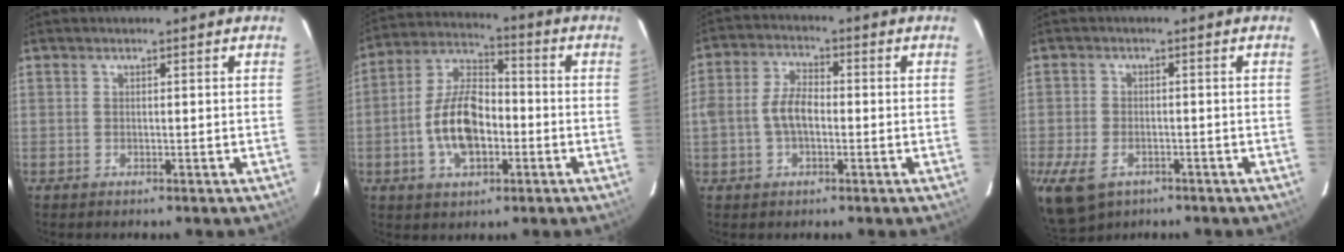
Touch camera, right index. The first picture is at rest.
{"total": 12.5, "force": [-3.2, 6.9, 10.0], "torque": [-0.200, 0.020, -0.056]}
{"total": 6.1, "force": [-1.2, 3.6, 4.8], "torque": [-0.096, 0.013, -0.020]}
{"total": 9.4, "force": [-5.2, 5.8, 5.3], "torque": [-0.132, -0.028, -0.089]}